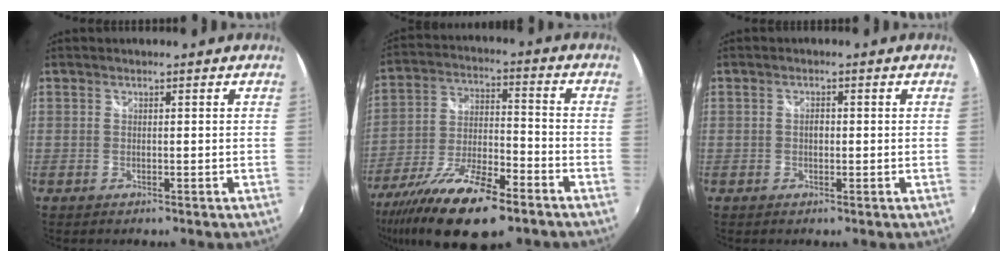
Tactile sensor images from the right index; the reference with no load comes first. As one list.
[{"total": 20.8, "force": [-13.9, 6.5, 14.0], "torque": [-0.278, -0.050, -0.243]}, {"total": 1.2, "force": [-0.1, 0.8, 0.9], "torque": [-0.016, 0.004, -0.003]}]